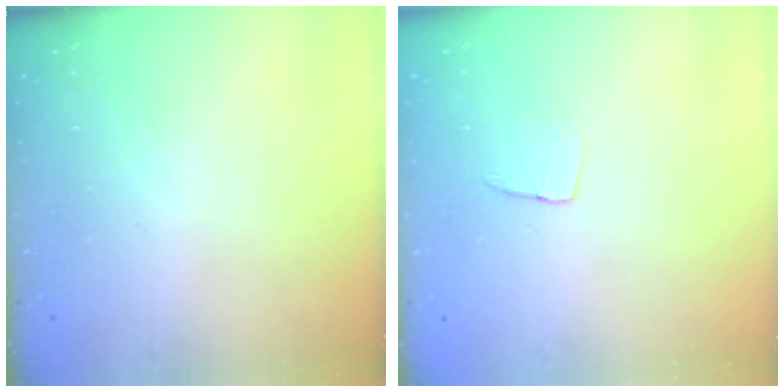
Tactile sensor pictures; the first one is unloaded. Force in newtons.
{"total": 4.5, "press": 4.4, "slide": 0.3}